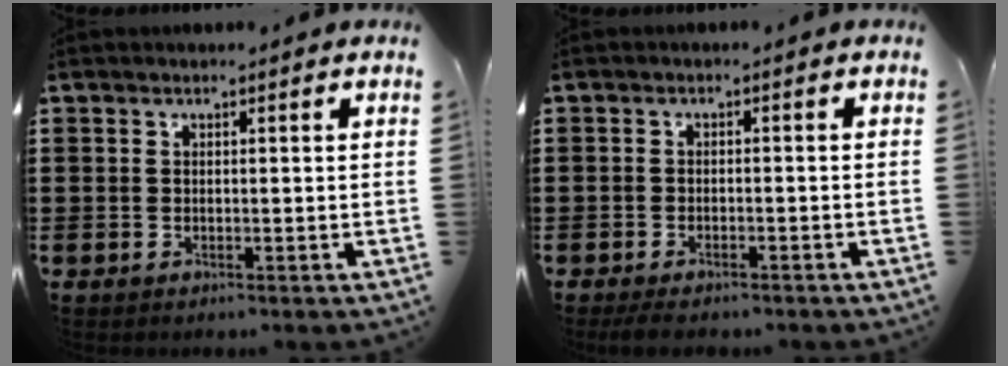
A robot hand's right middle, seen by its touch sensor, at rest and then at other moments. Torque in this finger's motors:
{"motor_torque": [0.58, -0.03, 0.13, 0.02]}